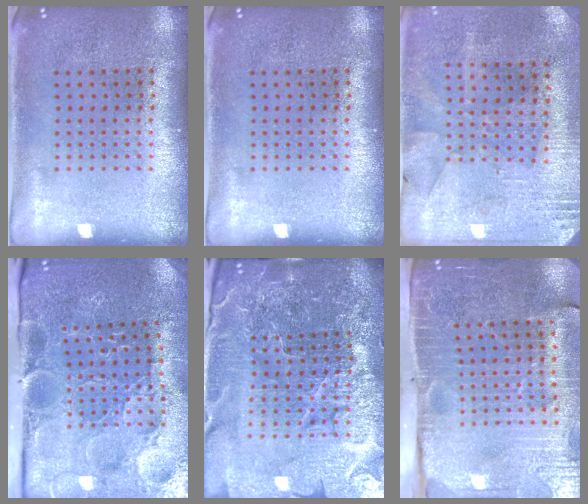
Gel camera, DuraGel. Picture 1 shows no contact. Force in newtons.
{"total": 0.0}
{"total": 2.7, "press": 2.4, "slide": 1.3}
{"total": 3.8, "press": 3.7, "slide": 0.9}
{"total": 6.7, "press": 5.8, "slide": 3.2}
{"total": 3.9, "press": 3.6, "slide": 1.4}